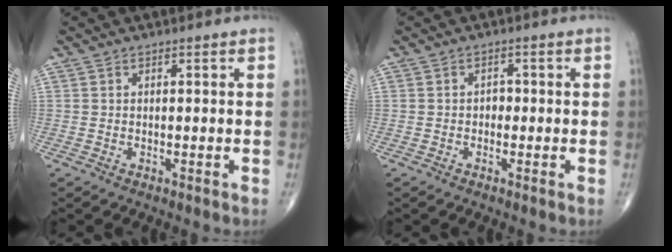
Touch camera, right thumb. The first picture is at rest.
{"total": 1.3, "force": [-0.3, 1.1, 0.7], "torque": [0.001, 0.005, -0.010]}